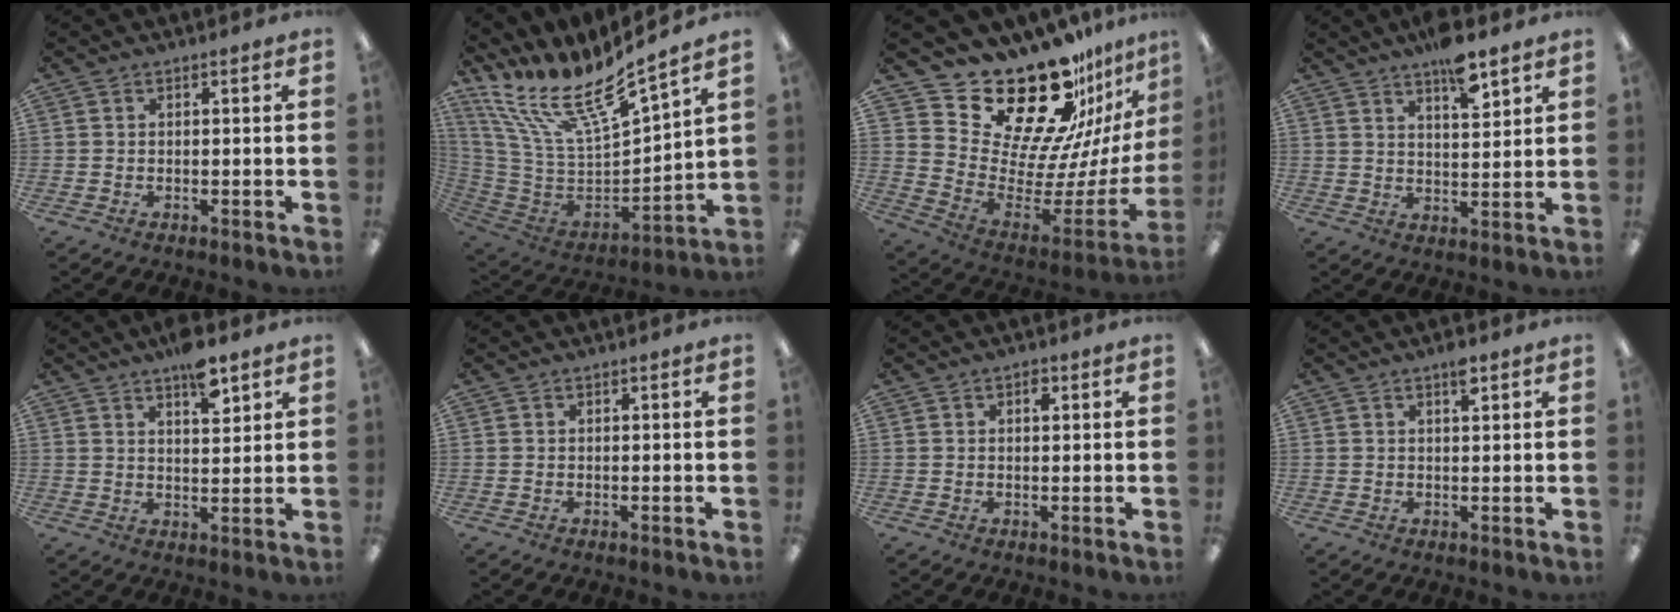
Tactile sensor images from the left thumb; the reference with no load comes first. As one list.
[{"total": 18.2, "force": [13.8, 4.8, 10.9], "torque": [-0.221, -0.106, 0.235]}, {"total": 26.1, "force": [20.6, 10.9, 11.8], "torque": [-0.185, -0.158, 0.377]}, {"total": 8.1, "force": [6.2, 2.3, 4.6], "torque": [-0.065, -0.038, 0.104]}, {"total": 7.5, "force": [5.5, 2.8, 4.3], "torque": [-0.050, -0.035, 0.090]}, {"total": 0.0}, {"total": 2.0, "force": [1.1, 1.1, 1.2], "torque": [-0.009, -0.003, 0.016]}, {"total": 3.0, "force": [2.0, 1.0, 2.0], "torque": [-0.029, -0.005, 0.031]}]